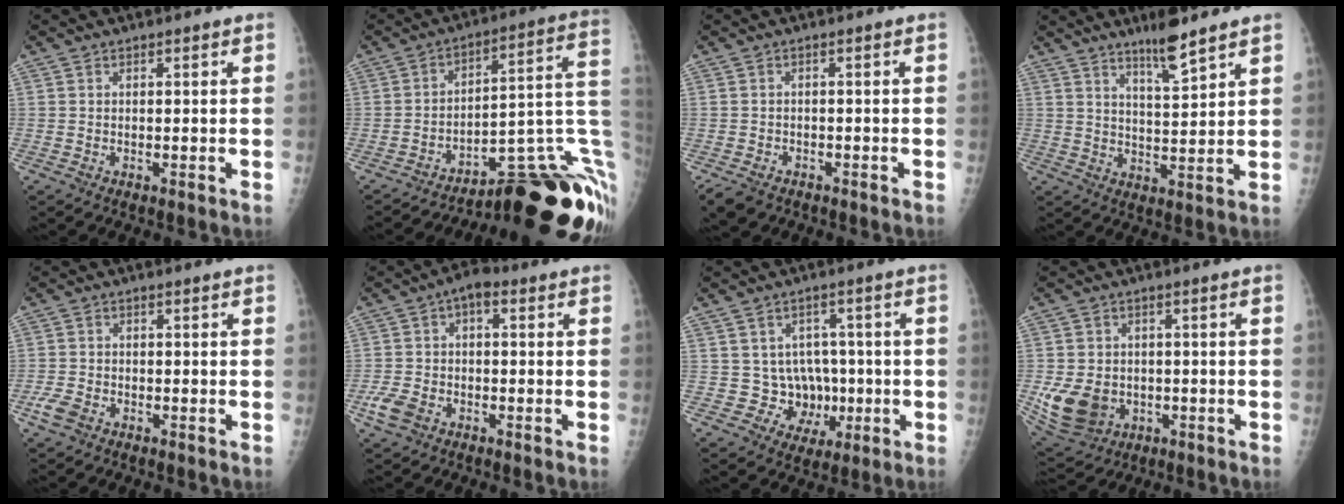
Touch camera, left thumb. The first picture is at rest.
{"total": 21.0, "force": [-8.6, 6.7, 17.9], "torque": [-0.120, 0.109, -0.106]}
{"total": 4.6, "force": [-3.2, 2.8, 1.7], "torque": [-0.028, 0.006, -0.047]}
{"total": 6.8, "force": [5.3, 0.5, 4.2], "torque": [-0.070, -0.041, 0.092]}
{"total": 3.3, "force": [-1.8, 2.0, 1.8], "torque": [-0.045, 0.004, -0.033]}
{"total": 7.6, "force": [-1.2, 5.2, 5.4], "torque": [-0.100, 0.017, -0.029]}
{"total": 7.4, "force": [-0.5, 7.0, 2.2], "torque": [0.019, 0.015, 0.001]}
{"total": 11.5, "force": [-2.3, 9.3, 6.3], "torque": [-0.119, 0.002, -0.019]}